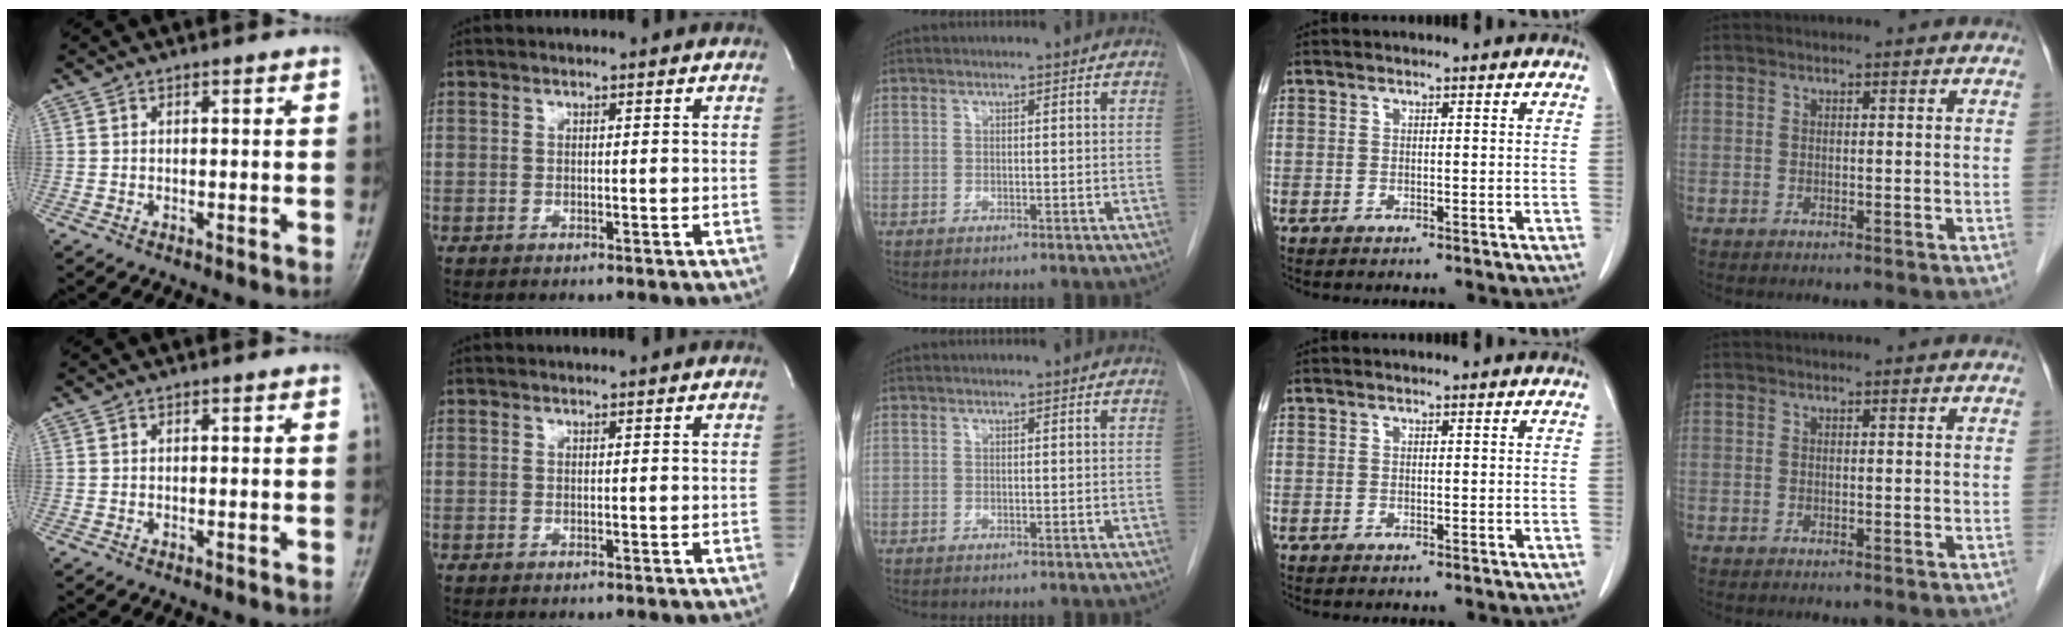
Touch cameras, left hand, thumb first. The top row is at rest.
{}